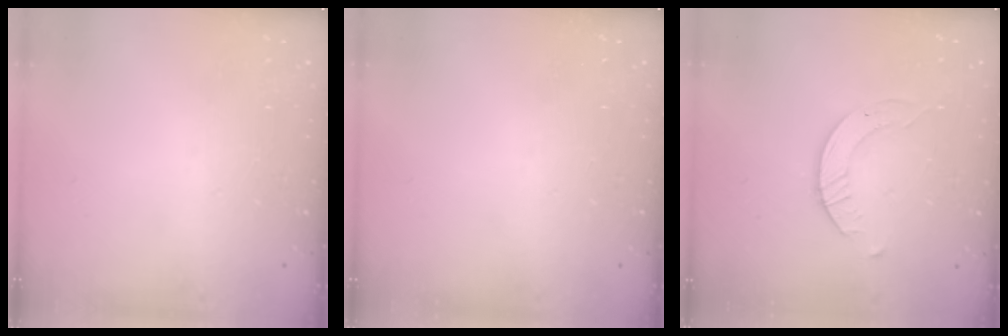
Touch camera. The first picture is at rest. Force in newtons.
{"total": 0.0}
{"total": 2.7, "press": 2.7, "slide": 0.3}